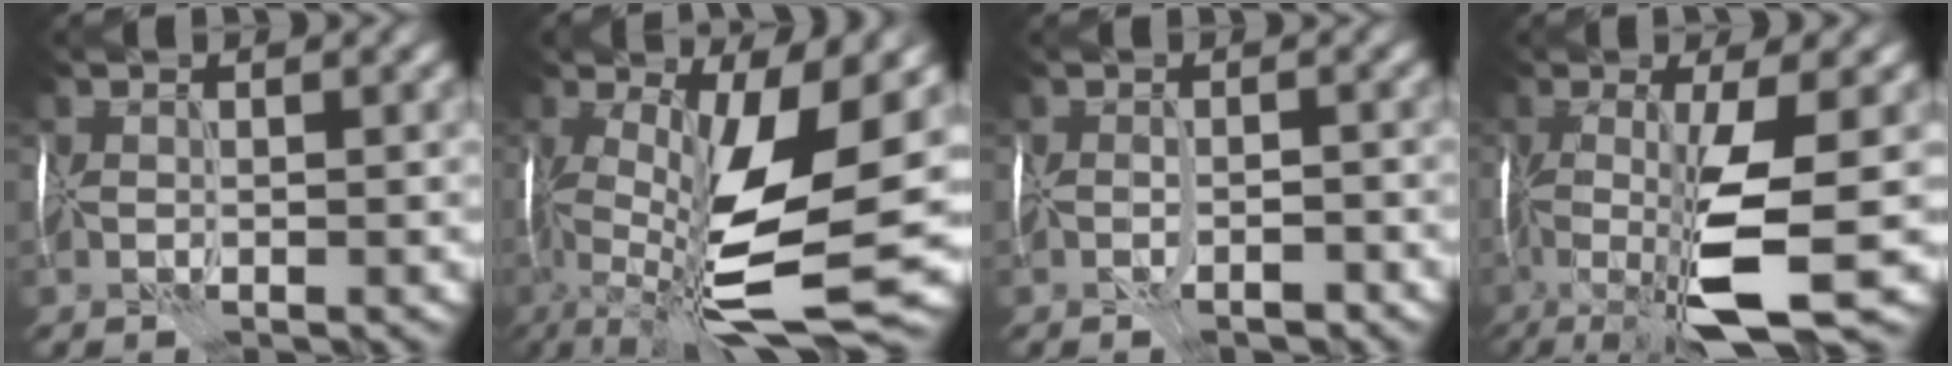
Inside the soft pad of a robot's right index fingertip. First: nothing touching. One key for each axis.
{"total": 13.1, "fx": -2.4, "fy": 3.5, "fz": 12.4, "tx": -0.231, "ty": -0.011, "tz": -0.038}
{"total": 1.7, "fx": -1.2, "fy": 0.6, "fz": 1.1, "tx": -0.021, "ty": 0.005, "tz": -0.017}
{"total": 9.0, "fx": -2.3, "fy": 1.4, "fz": 8.5, "tx": -0.167, "ty": -0.012, "tz": -0.044}